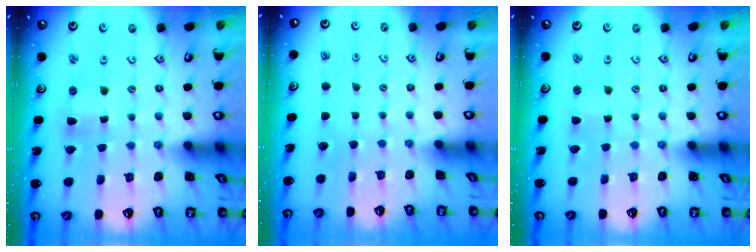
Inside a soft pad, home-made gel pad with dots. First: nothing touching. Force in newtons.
{"total": 0.0}
{"total": 1.4, "press": 1.4, "slide": 0.3}